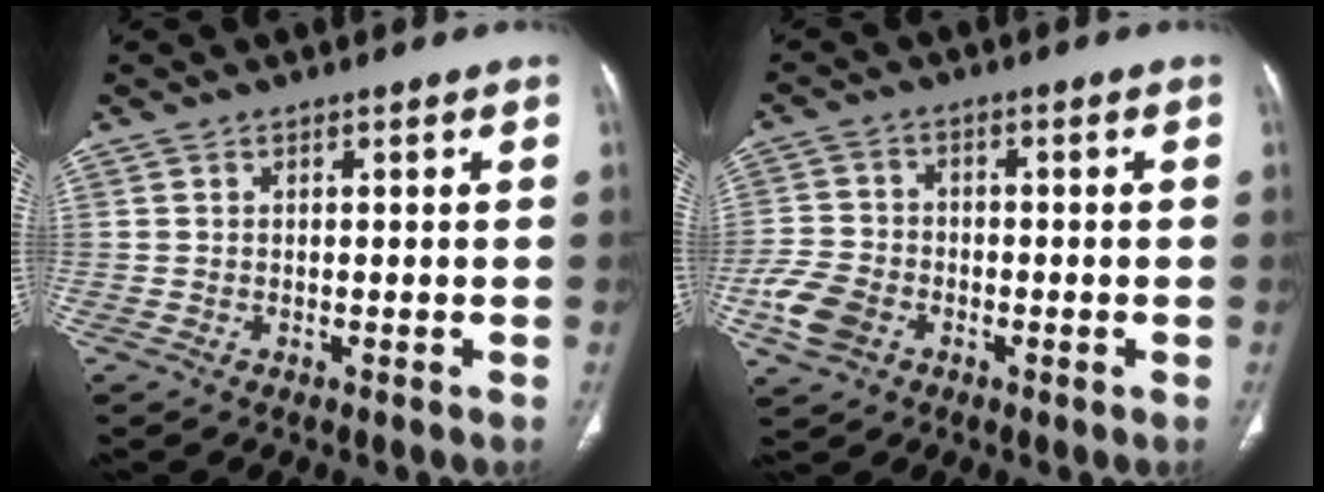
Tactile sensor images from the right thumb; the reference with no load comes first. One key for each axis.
{"total": 7.7, "fx": -3.1, "fy": 5.8, "fz": 4.1, "tx": -0.082, "ty": 0.011, "tz": -0.059}